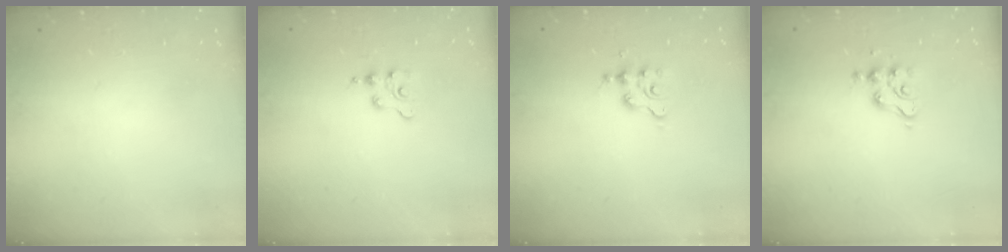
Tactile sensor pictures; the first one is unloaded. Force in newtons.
{"total": 2.5, "press": 2.5, "slide": 0.4}
{"total": 2.9, "press": 2.8, "slide": 0.3}
{"total": 4.7, "press": 4.7, "slide": 0.2}